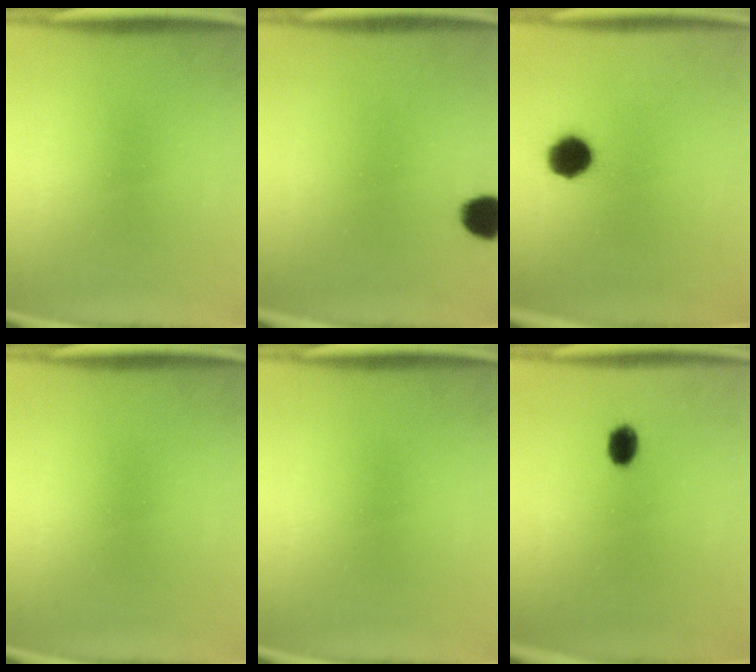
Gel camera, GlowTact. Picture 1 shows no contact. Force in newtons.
{"total": 5.5}
{"total": 7.2}
{"total": 0.0}
{"total": 0.0}
{"total": 3.3}